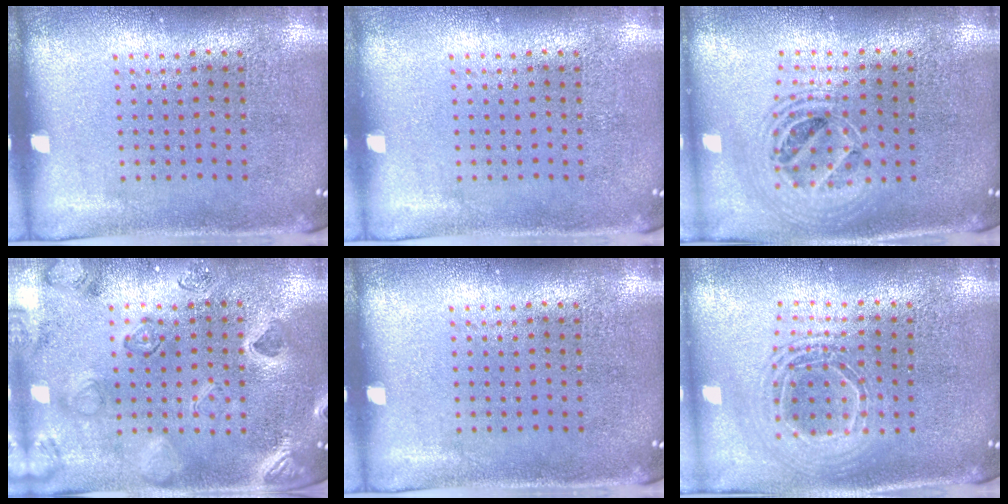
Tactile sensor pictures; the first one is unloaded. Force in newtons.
{"total": 0.0}
{"total": 2.0, "press": 1.6, "slide": 1.2}
{"total": 2.5, "press": 2.4, "slide": 0.7}
{"total": 0.0}
{"total": 2.0, "press": 1.5, "slide": 1.3}